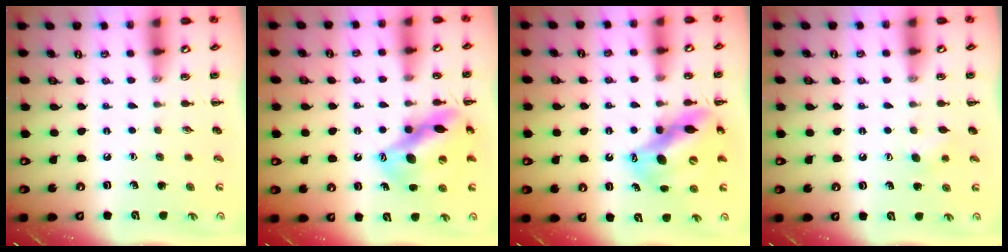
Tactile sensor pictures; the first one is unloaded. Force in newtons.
{"total": 14.5, "press": 13.9, "slide": 4.3}
{"total": 14.5, "press": 14.0, "slide": 3.7}
{"total": 3.0, "press": 2.9, "slide": 0.8}